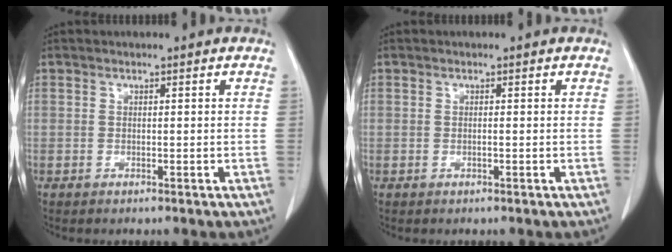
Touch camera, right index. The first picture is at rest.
{"total": 0.7, "force": [-0.1, 0.3, 0.7], "torque": [-0.020, 0.003, 0.000]}